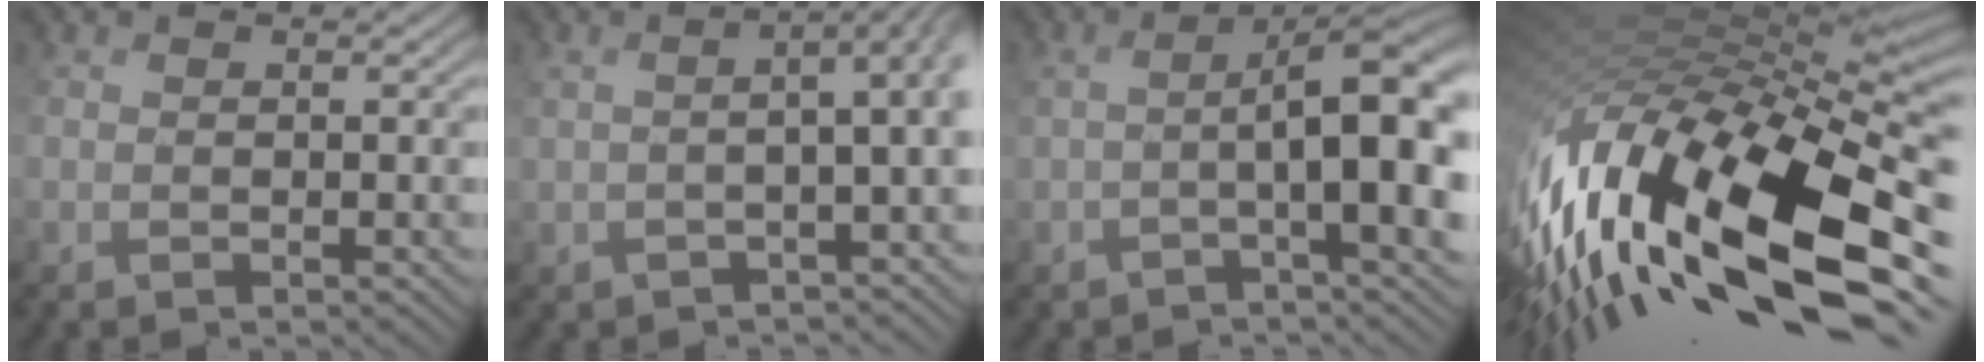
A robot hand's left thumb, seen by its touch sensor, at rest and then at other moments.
{"total": 5.1, "force": [-0.8, 1.5, 4.8], "torque": [-0.033, 0.008, -0.005]}
{"total": 9.3, "force": [-1.6, 1.9, 9.0], "torque": [-0.115, 0.014, -0.019]}
{"total": 16.8, "force": [-3.6, 6.4, 15.1], "torque": [-0.317, -0.035, -0.042]}